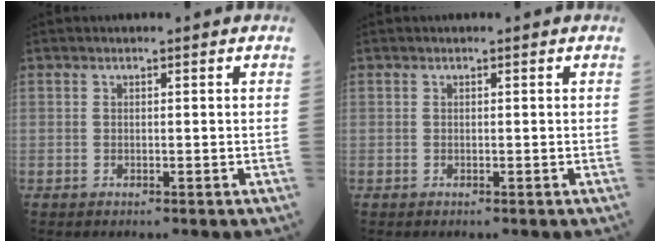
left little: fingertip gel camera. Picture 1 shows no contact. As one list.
[{"total": 0.0}]